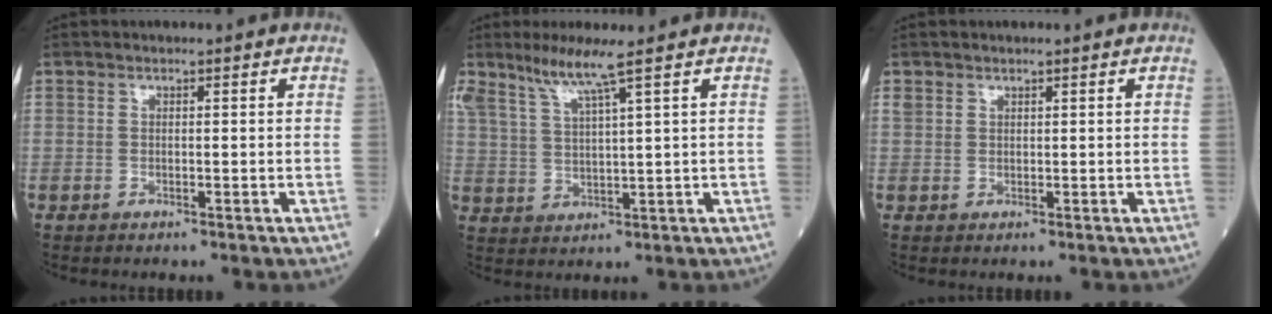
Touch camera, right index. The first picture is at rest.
{"total": 6.1, "force": [4.3, -0.9, 4.2], "torque": [-0.090, -0.002, 0.090]}
{"total": 1.4, "force": [1.0, 0.9, 0.2], "torque": [0.001, 0.004, 0.019]}